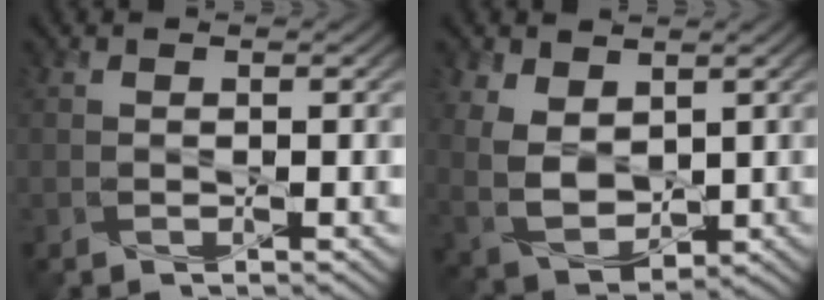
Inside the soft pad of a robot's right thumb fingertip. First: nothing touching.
{"total": 7.5, "force": [2.9, 4.9, 4.8], "torque": [-0.136, -0.005, 0.065]}